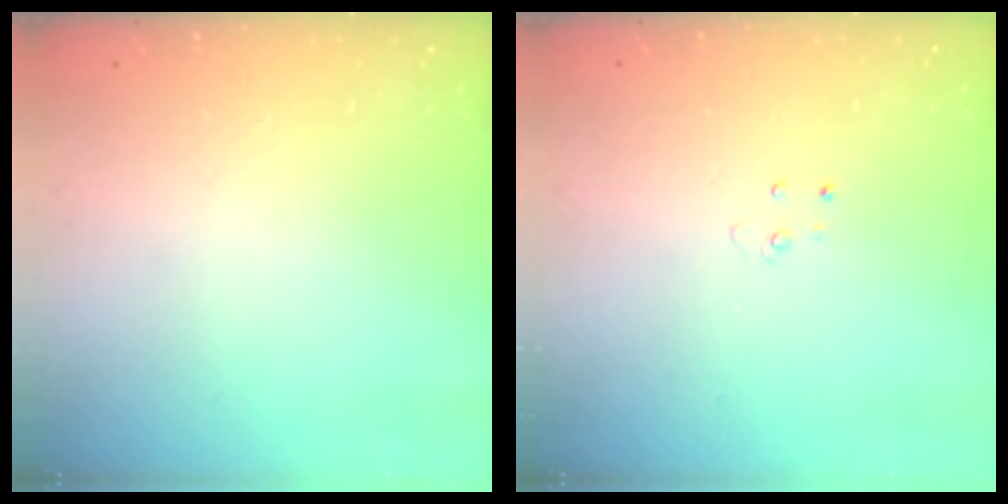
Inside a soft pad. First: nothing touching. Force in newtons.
{"total": 2.7, "press": 2.7, "slide": 0.2}